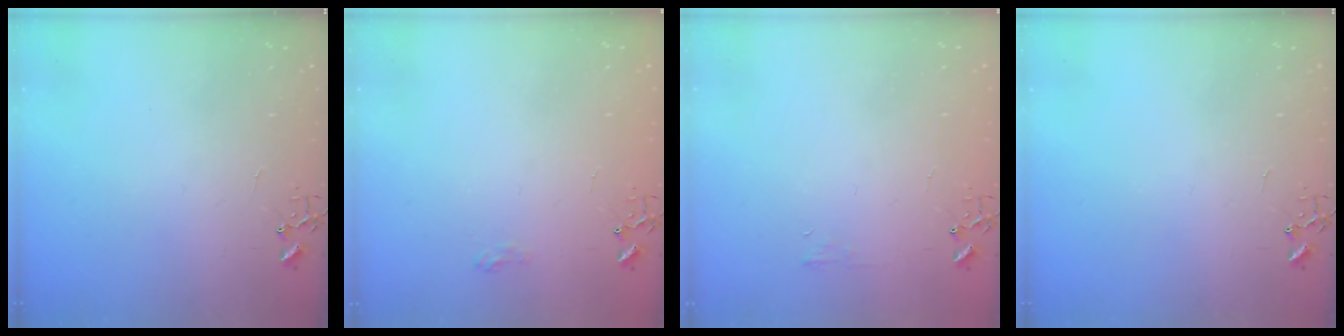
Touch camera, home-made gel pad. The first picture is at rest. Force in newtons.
{"total": 6.5, "press": 6.5, "slide": 0.6}
{"total": 4.8, "press": 4.7, "slide": 0.7}
{"total": 0.0}